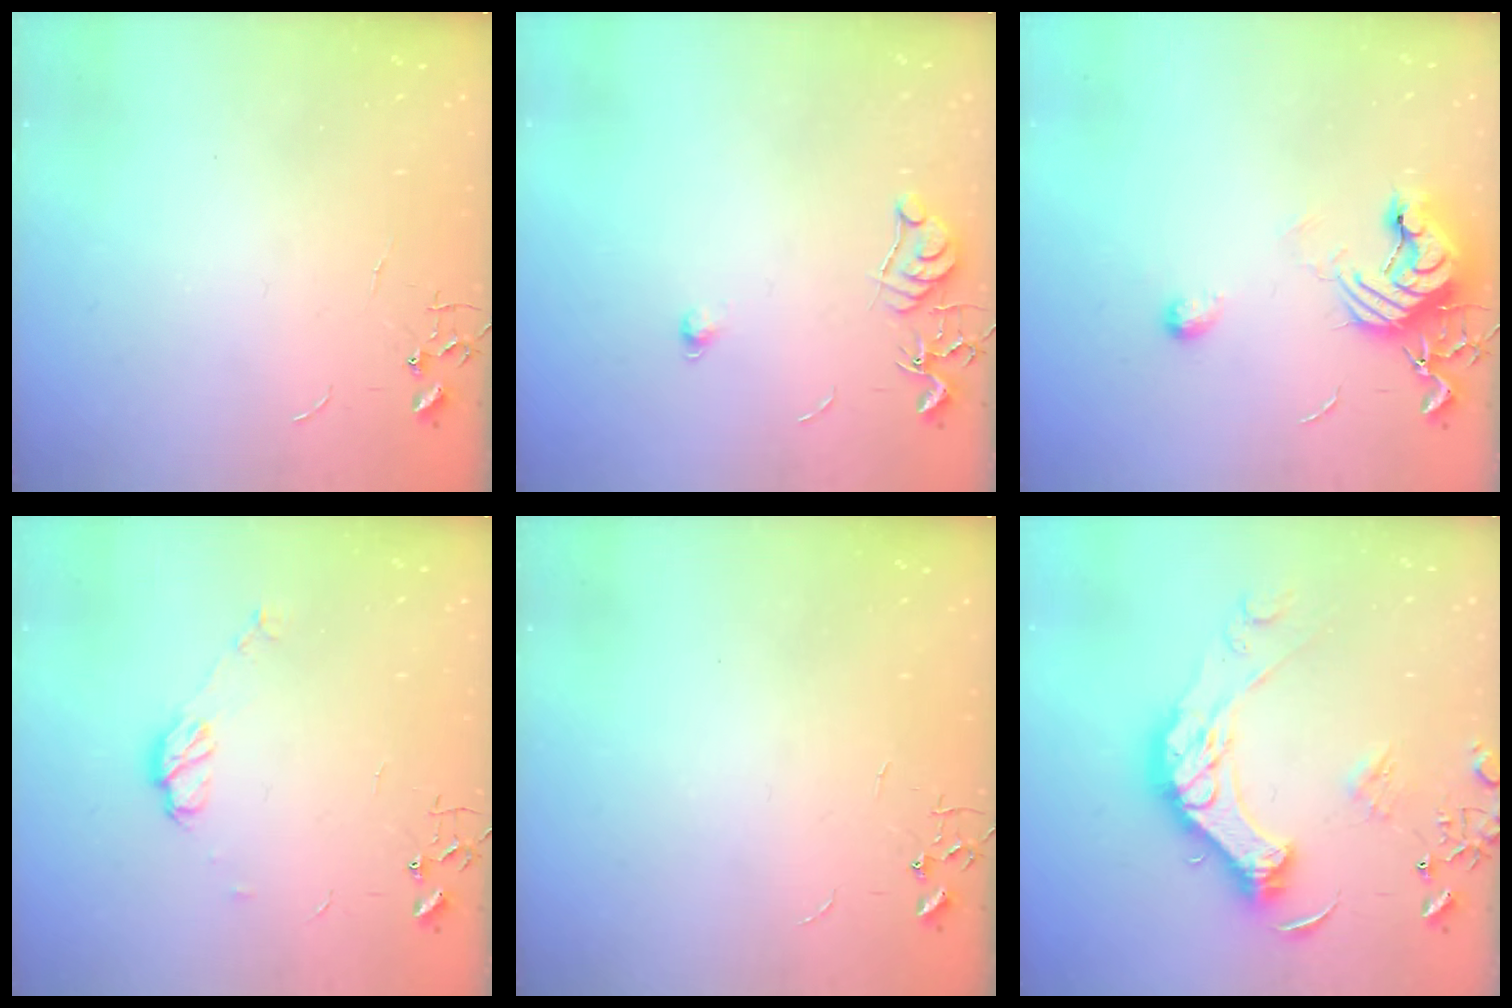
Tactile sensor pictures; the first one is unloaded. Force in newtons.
{"total": 7.1, "press": 7.0, "slide": 0.6}
{"total": 11.9, "press": 11.8, "slide": 0.5}
{"total": 7.6, "press": 7.6, "slide": 0.3}
{"total": 0.0}
{"total": 18.7, "press": 18.5, "slide": 2.6}